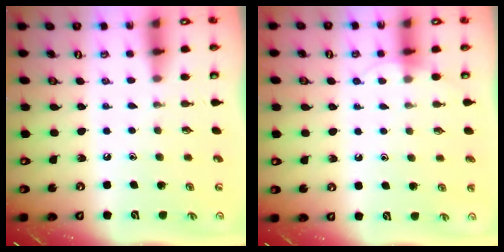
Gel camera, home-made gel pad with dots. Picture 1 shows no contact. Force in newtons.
{"total": 3.2, "press": 3.2, "slide": 0.4}